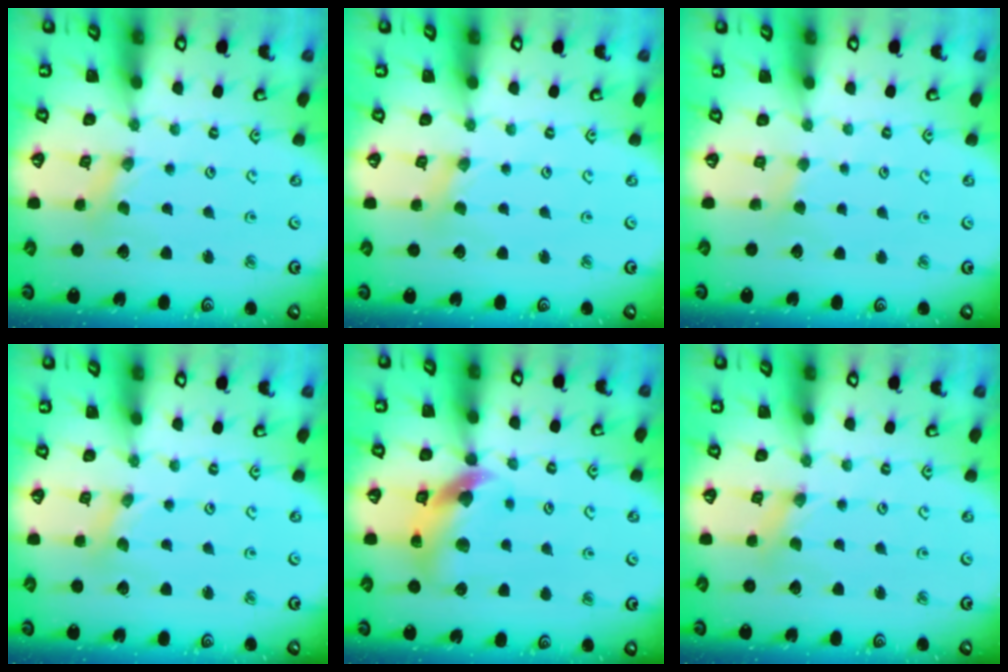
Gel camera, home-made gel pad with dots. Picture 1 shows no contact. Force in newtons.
{"total": 1.2, "press": 1.2, "slide": 0.3}
{"total": 2.1, "press": 2.1, "slide": 0.4}
{"total": 0.0}
{"total": 11.7, "press": 11.6, "slide": 1.8}
{"total": 0.0}